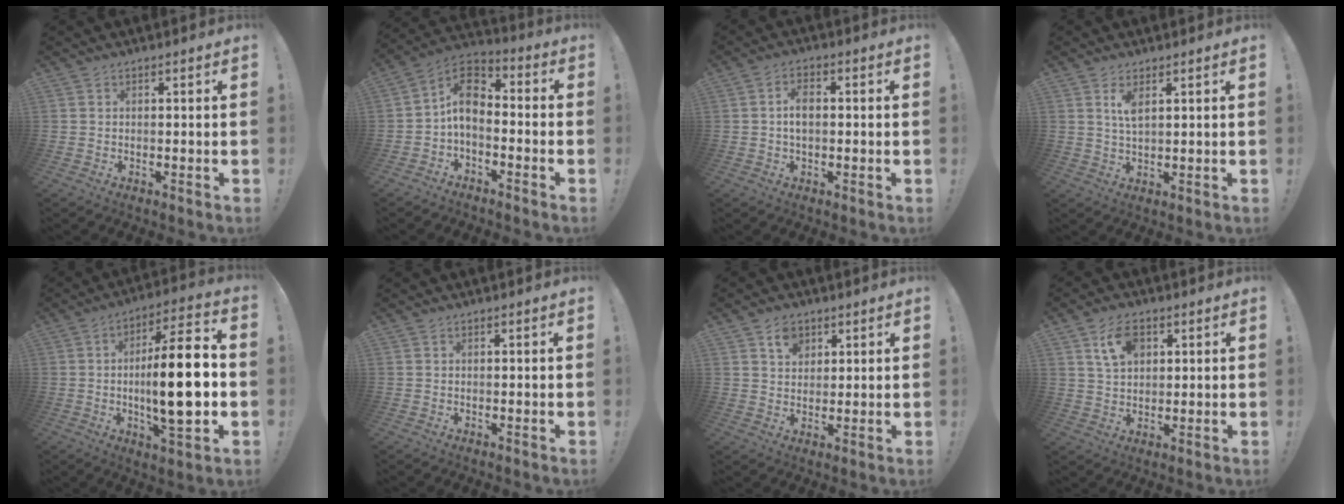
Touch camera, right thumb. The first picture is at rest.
{"total": 9.1, "force": [-0.6, 6.4, 6.4], "torque": [-0.105, 0.008, -0.007]}
{"total": 4.6, "force": [0.1, 2.5, 3.8], "torque": [-0.055, 0.006, -0.001]}
{"total": 4.2, "force": [2.1, 1.5, 3.3], "torque": [-0.062, -0.006, 0.035]}
{"total": 19.1, "force": [-1.9, 4.9, 18.4], "torque": [-0.298, -0.002, -0.035]}
{"total": 0.0}
{"total": 5.6, "force": [3.1, 4.1, 2.2], "torque": [-0.024, -0.012, 0.053]}
{"total": 8.5, "force": [3.8, 5.4, 5.3], "torque": [-0.088, -0.004, 0.071]}